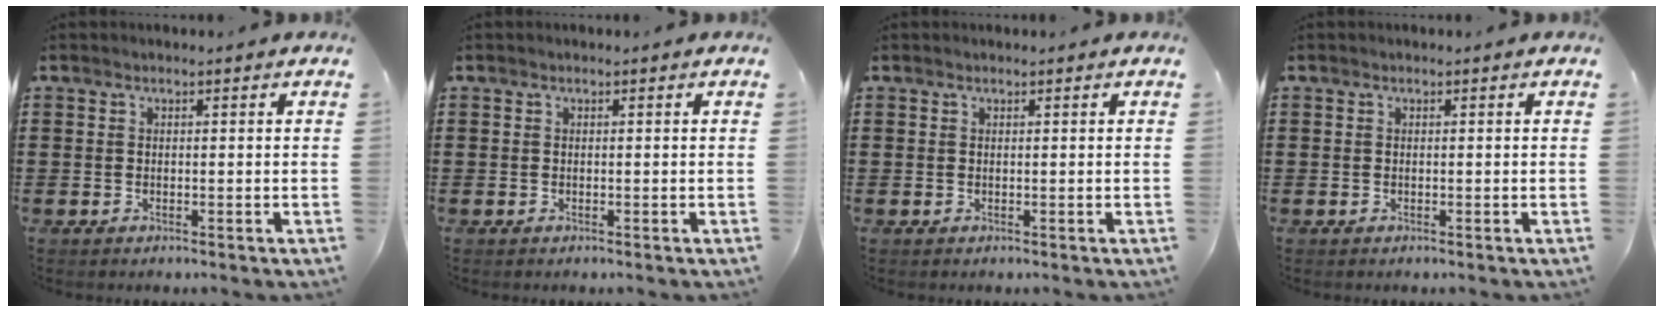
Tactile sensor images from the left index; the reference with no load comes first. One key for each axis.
{"total": 0.0}
{"total": 0.0}
{"total": 0.0}